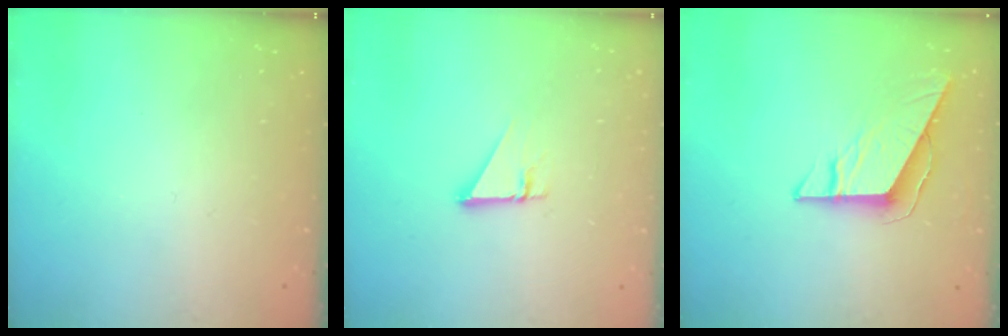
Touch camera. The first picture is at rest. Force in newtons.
{"total": 2.7, "press": 2.7, "slide": 0.1}
{"total": 8.1, "press": 8.1, "slide": 0.4}